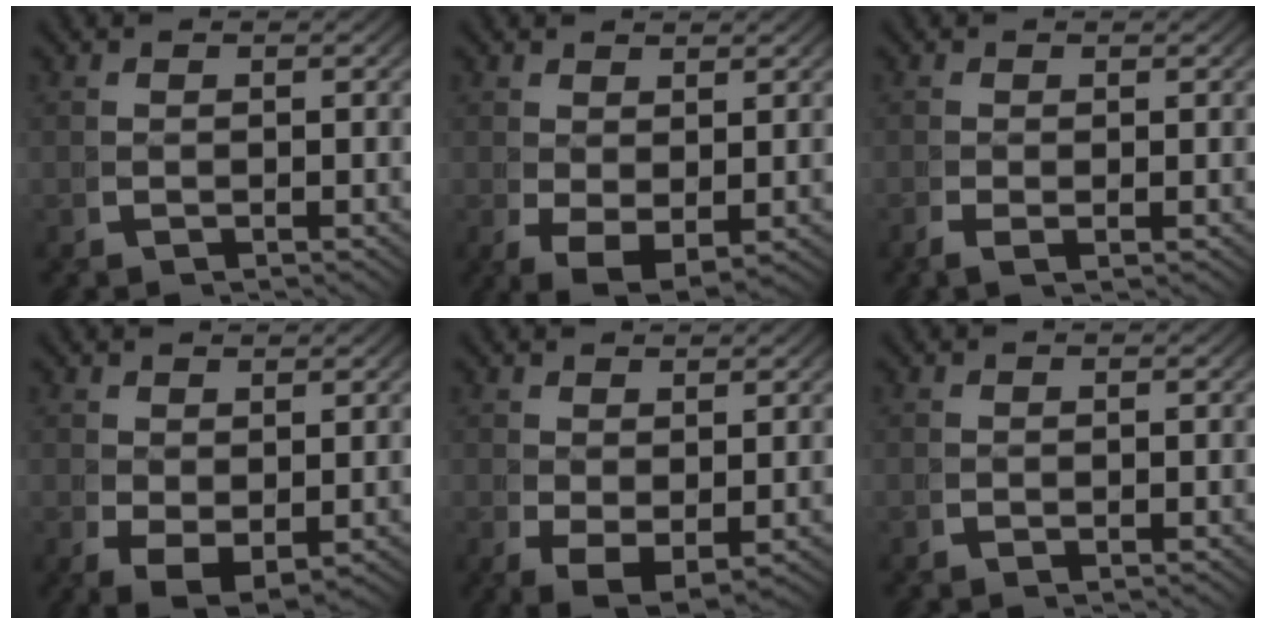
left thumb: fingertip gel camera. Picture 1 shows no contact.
{"total": 3.9, "force": [-1.0, 2.6, 2.8], "torque": [-0.061, -0.033, 0.008]}
{"total": 0.8, "force": [-0.1, 0.0, 0.8], "torque": [-0.023, -0.007, 0.001]}
{"total": 3.7, "force": [-0.6, 2.5, 2.6], "torque": [-0.057, -0.030, 0.015]}
{"total": 3.6, "force": [-0.6, 2.4, 2.6], "torque": [-0.059, -0.031, 0.015]}
{"total": 0.0}